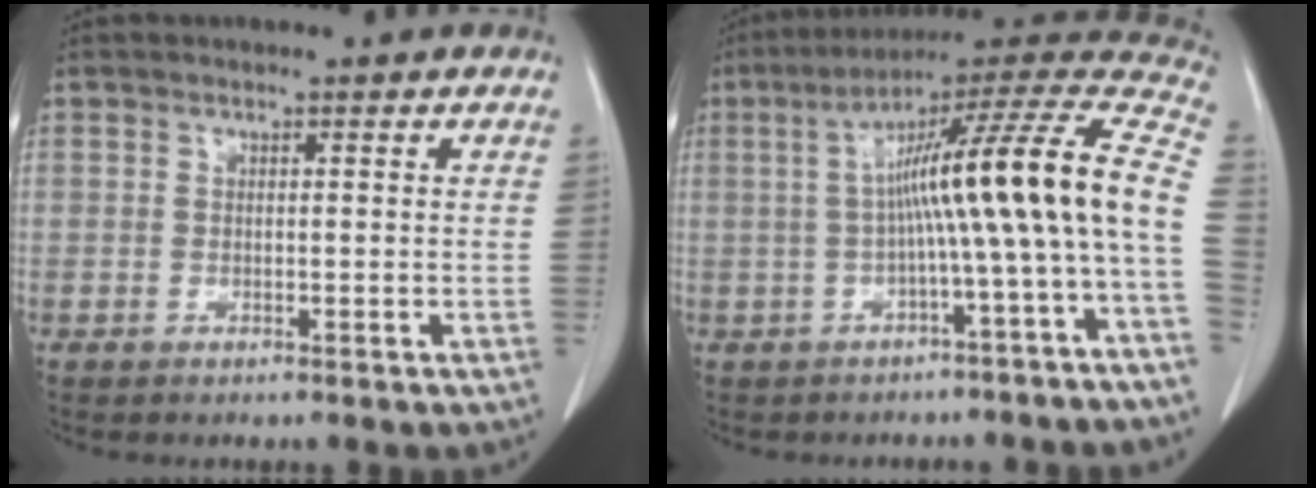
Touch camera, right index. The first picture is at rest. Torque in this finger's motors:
{"motor_torque": [1.63, -0.51, 0.74, 0.21]}